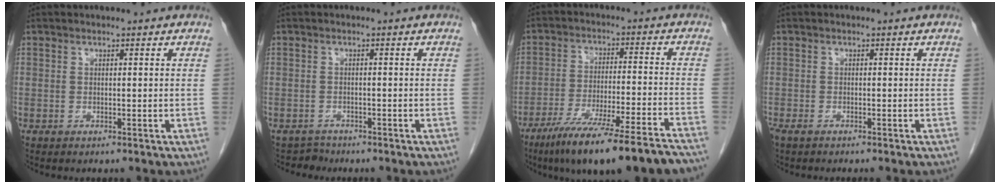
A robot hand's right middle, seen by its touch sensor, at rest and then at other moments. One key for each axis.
{"total": 1.5, "fx": -1.2, "fy": 0.4, "fz": -0.8, "tx": 0.015, "ty": -0.002, "tz": -0.023}
{"total": 20.2, "fx": -16.2, "fy": 0.2, "fz": 12.1, "tx": -0.147, "ty": -0.033, "tz": -0.250}
{"total": 1.8, "fx": -1.4, "fy": 0.5, "fz": 1.0, "tx": -0.020, "ty": -0.005, "tz": -0.023}